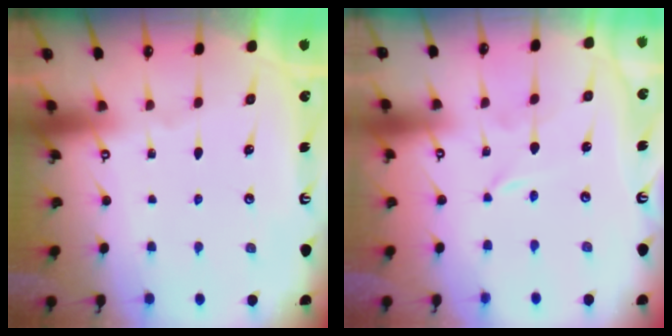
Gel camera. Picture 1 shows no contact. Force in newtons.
{"total": 0.0}